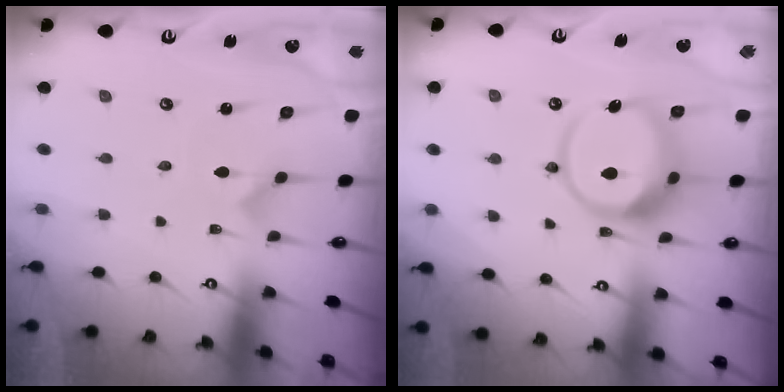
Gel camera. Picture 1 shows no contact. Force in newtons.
{"total": 12.3, "press": 12.2, "slide": 1.6}